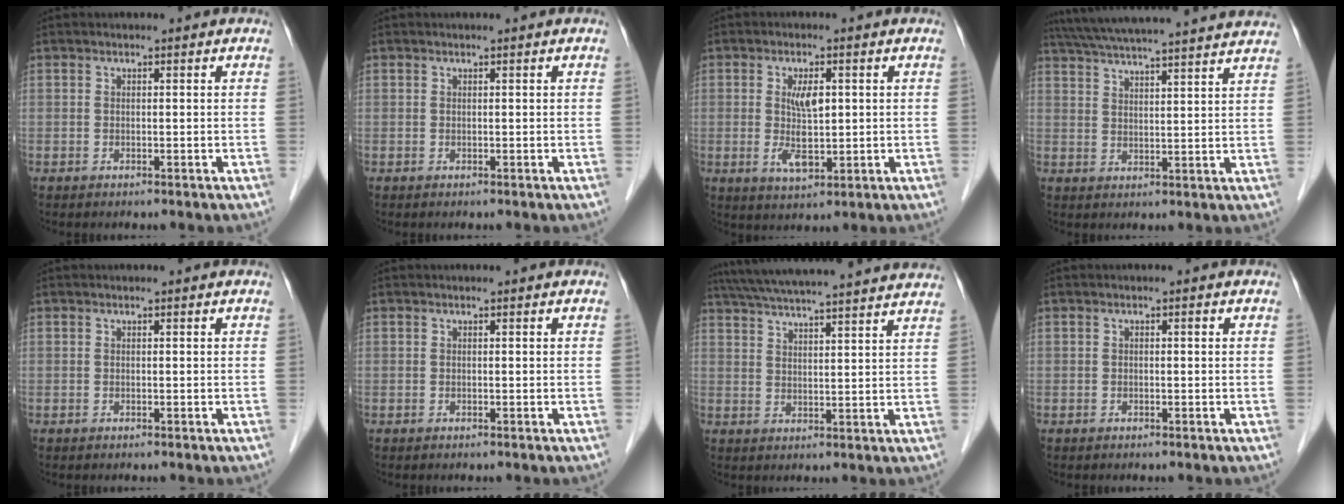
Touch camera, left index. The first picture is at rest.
{"total": 0.0}
{"total": 5.2, "force": [0.2, 2.1, 4.8], "torque": [-0.096, -0.005, 0.009]}
{"total": 23.1, "force": [21.0, 0.5, 9.5], "torque": [-0.163, 0.017, 0.282]}
{"total": 0.0}
{"total": 0.0}
{"total": 23.8, "force": [21.8, 0.6, 9.7], "torque": [-0.165, 0.015, 0.289]}
{"total": 0.5, "force": [-0.2, 0.2, 0.4], "torque": [-0.006, 0.000, -0.005]}